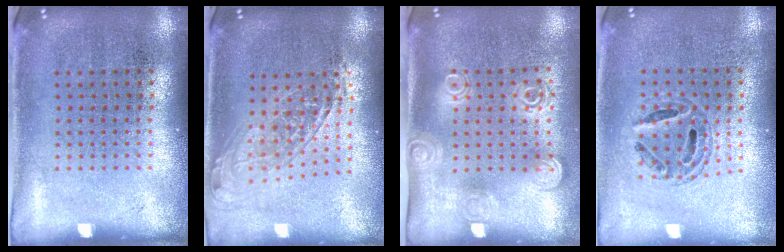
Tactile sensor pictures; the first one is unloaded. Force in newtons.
{"total": 1.6, "press": 1.3, "slide": 1.0}
{"total": 1.9, "press": 1.4, "slide": 1.3}
{"total": 0.8, "press": 0.7, "slide": 0.2}